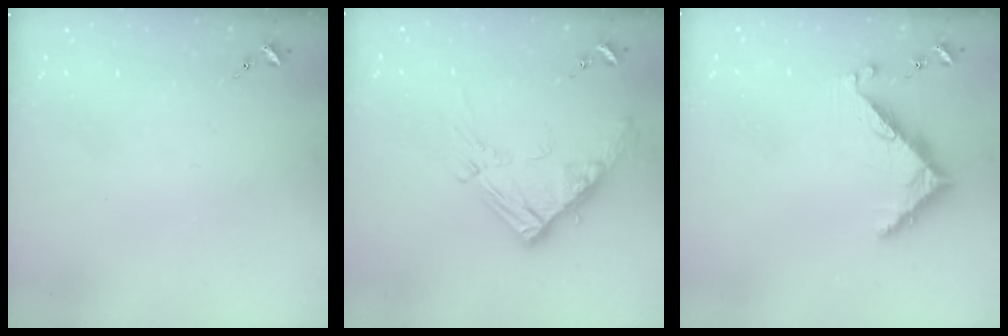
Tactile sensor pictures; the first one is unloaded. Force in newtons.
{"total": 14.3, "press": 14.2, "slide": 1.4}
{"total": 7.8, "press": 7.8, "slide": 0.1}